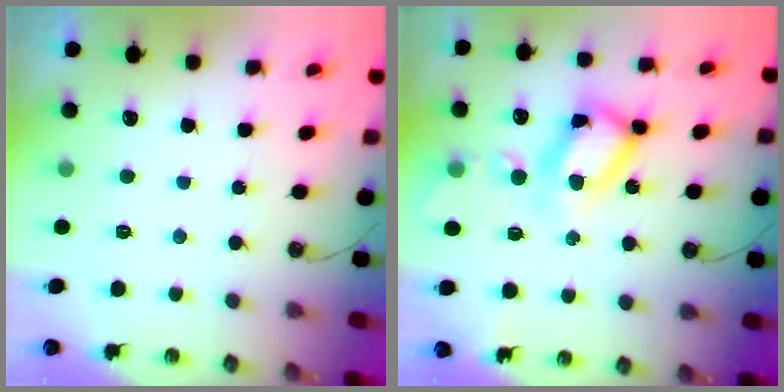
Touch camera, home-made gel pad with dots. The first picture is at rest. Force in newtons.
{"total": 14.1, "press": 14.0, "slide": 1.6}